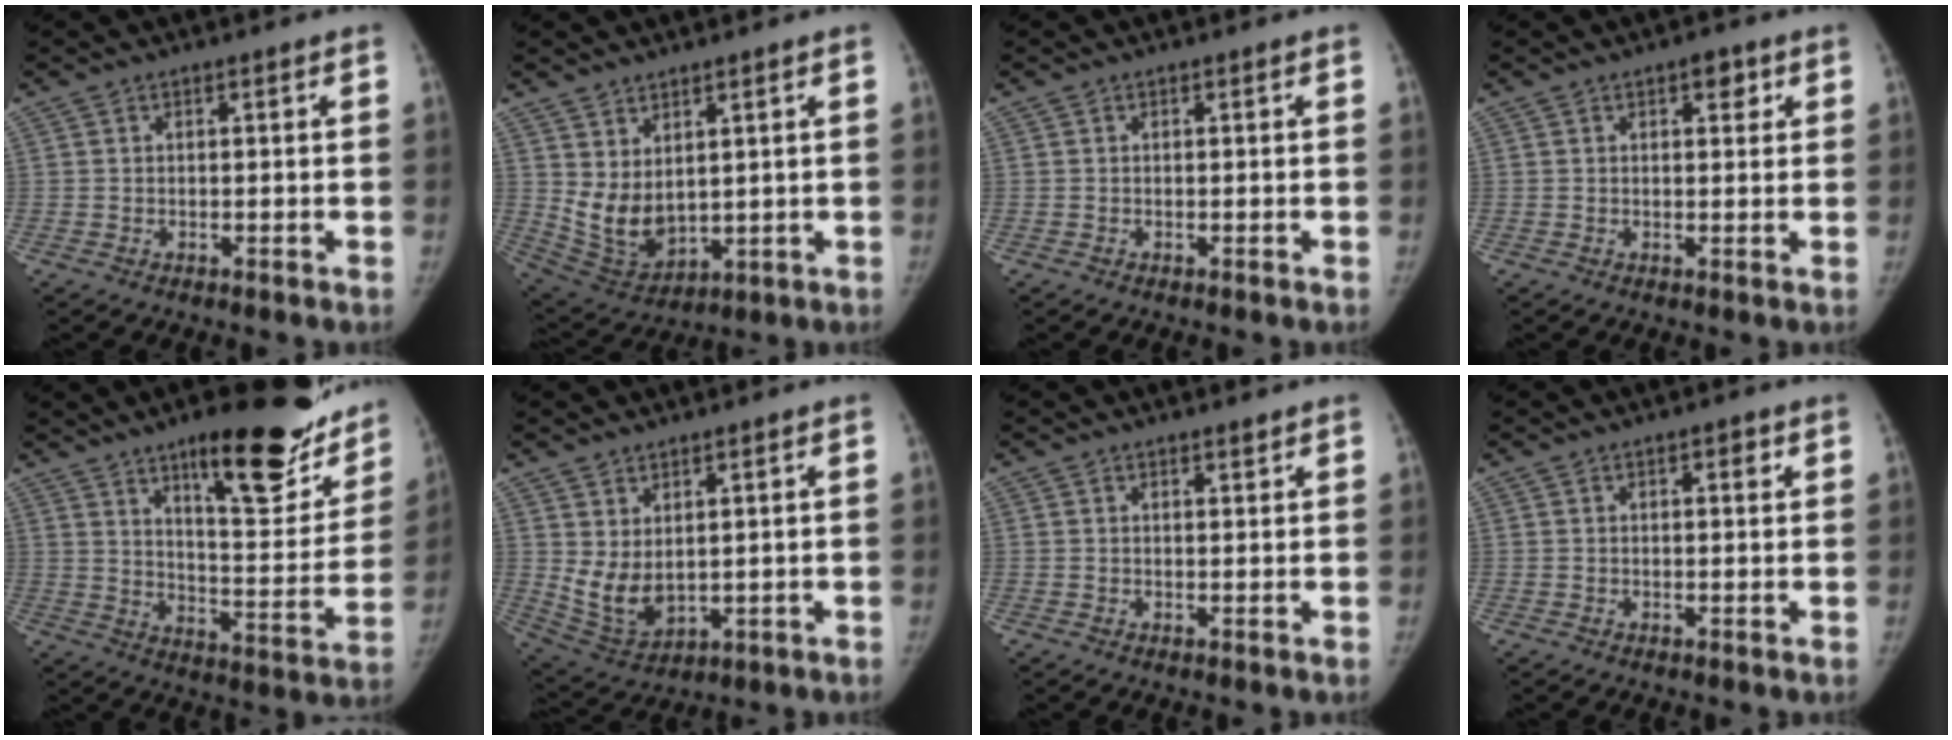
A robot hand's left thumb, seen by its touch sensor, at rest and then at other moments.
{"total": 9.3, "force": [2.9, 5.4, 6.9], "torque": [-0.111, -0.027, 0.080]}
{"total": 0.0}
{"total": 3.0, "force": [1.6, 1.5, 2.1], "torque": [-0.016, -0.004, 0.019]}
{"total": 24.3, "force": [15.9, 7.4, 16.8], "torque": [-0.179, -0.084, 0.230]}
{"total": 8.0, "force": [2.1, 4.5, 6.2], "torque": [-0.108, -0.023, 0.062]}
{"total": 1.4, "force": [1.2, 0.5, 0.6], "torque": [-0.005, -0.009, 0.018]}
{"total": 2.0, "force": [1.0, 0.7, 1.6], "torque": [-0.017, -0.002, 0.012]}